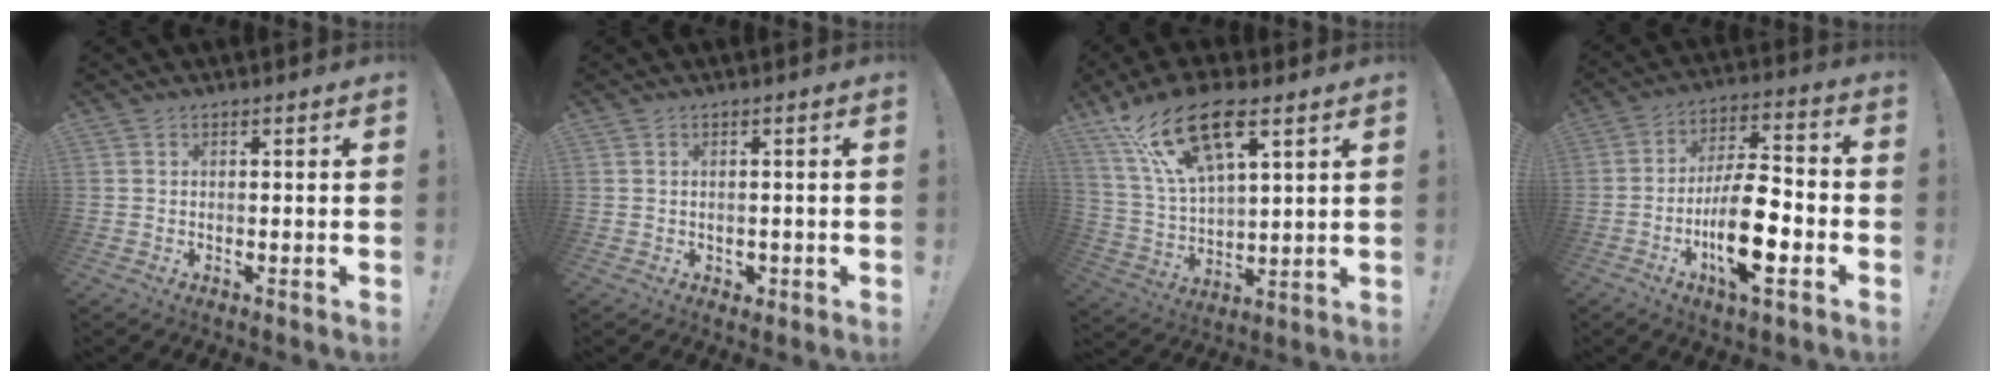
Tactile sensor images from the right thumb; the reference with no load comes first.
{"total": 1.5, "force": [0.0, 1.4, 0.6], "torque": [-0.006, -0.001, -0.001]}
{"total": 18.8, "force": [11.1, 7.8, 13.1], "torque": [-0.248, -0.050, 0.192]}
{"total": 16.7, "force": [-5.4, 6.1, 14.5], "torque": [-0.264, 0.016, -0.091]}